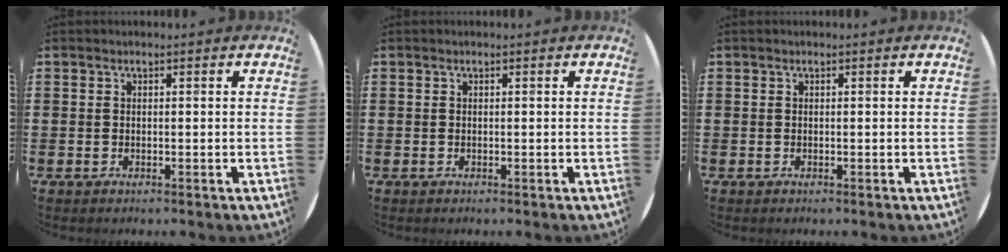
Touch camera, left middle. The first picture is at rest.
{"total": 0.0}
{"total": 0.0}